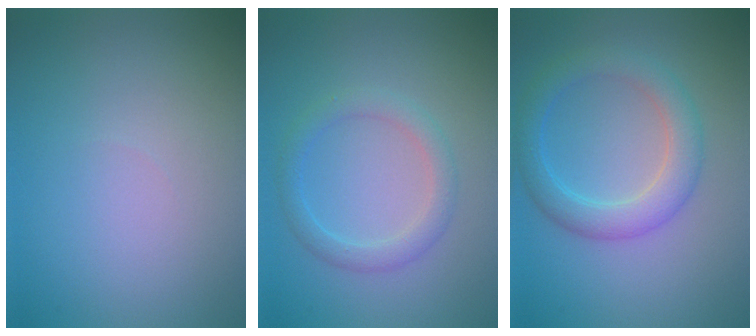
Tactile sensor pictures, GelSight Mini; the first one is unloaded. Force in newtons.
{"total": 2.4, "press": 2.3, "slide": 0.1}
{"total": 3.8, "press": 3.8, "slide": 0.1}